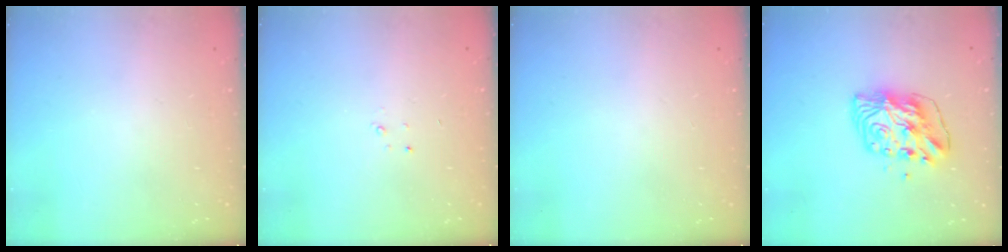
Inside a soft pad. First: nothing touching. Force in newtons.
{"total": 1.5, "press": 1.5, "slide": 0.2}
{"total": 0.0}
{"total": 8.5, "press": 8.4, "slide": 1.3}